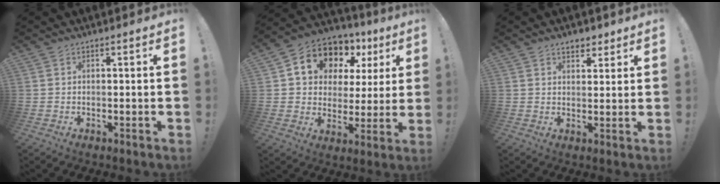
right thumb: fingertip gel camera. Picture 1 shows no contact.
{"total": 12.5, "force": [7.4, 8.7, 5.1], "torque": [-0.085, -0.053, 0.141]}
{"total": 4.3, "force": [3.1, 2.5, 1.5], "torque": [-0.010, -0.013, 0.055]}